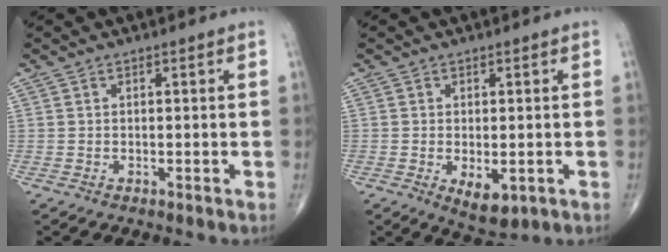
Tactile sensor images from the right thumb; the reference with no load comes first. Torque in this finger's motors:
{"motor_torque": [-0.43, 0.48, 0.18, 0.44, 0.02]}